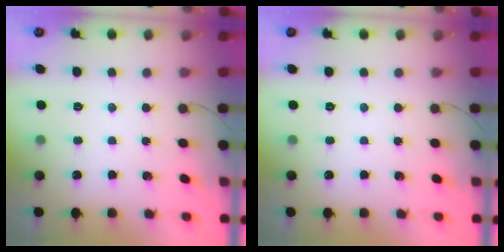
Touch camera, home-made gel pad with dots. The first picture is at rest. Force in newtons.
{"total": 0.0}